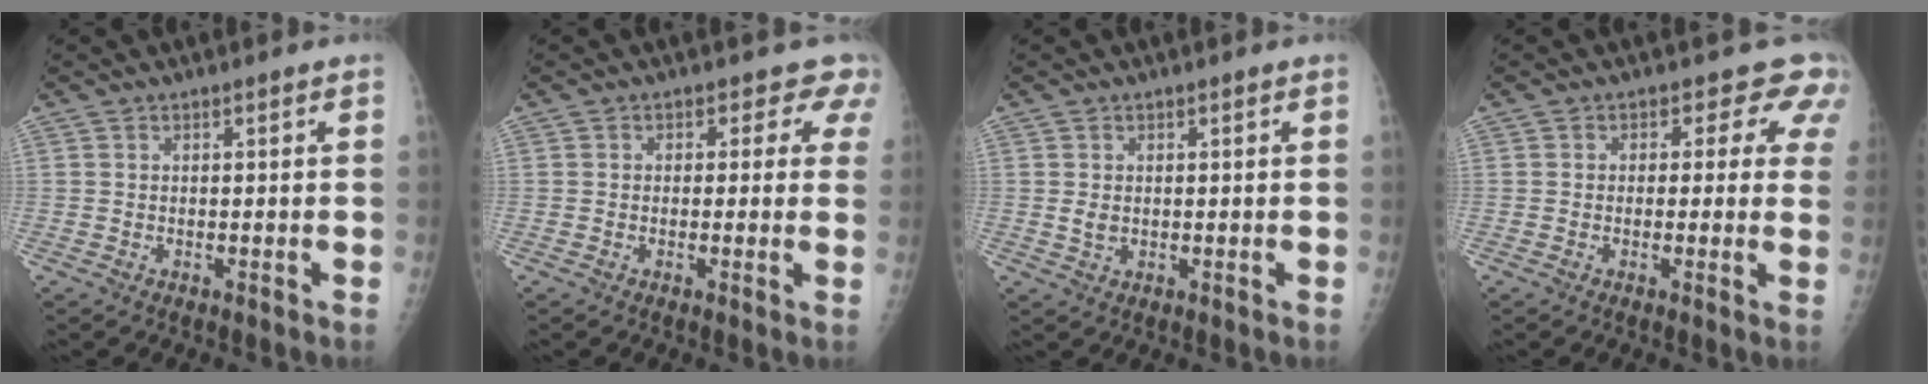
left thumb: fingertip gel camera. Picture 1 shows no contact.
{"total": 4.2, "force": [2.8, 3.1, -0.3], "torque": [0.049, -0.008, 0.003]}
{"total": 1.9, "force": [0.3, 1.6, 1.0], "torque": [-0.008, -0.002, 0.009]}
{"total": 6.4, "force": [4.1, 4.7, 1.6], "torque": [0.035, -0.009, 0.018]}